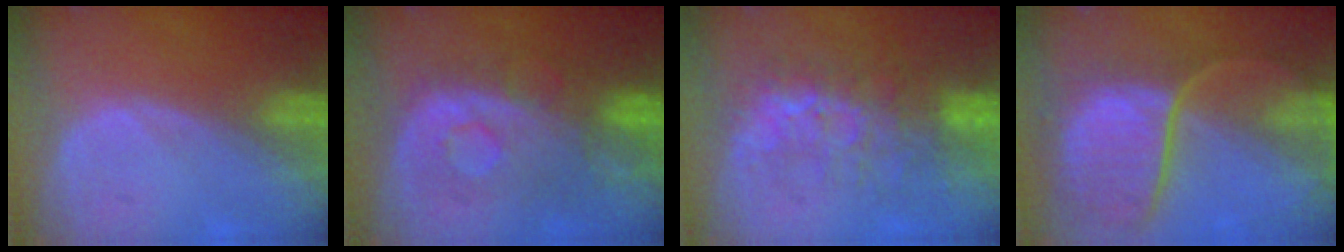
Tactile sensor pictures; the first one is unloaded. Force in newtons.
{"total": 8.8, "press": 8.5, "slide": 2.2}
{"total": 8.2, "press": 8.0, "slide": 1.9}
{"total": 12.0, "press": 9.9, "slide": 6.7}